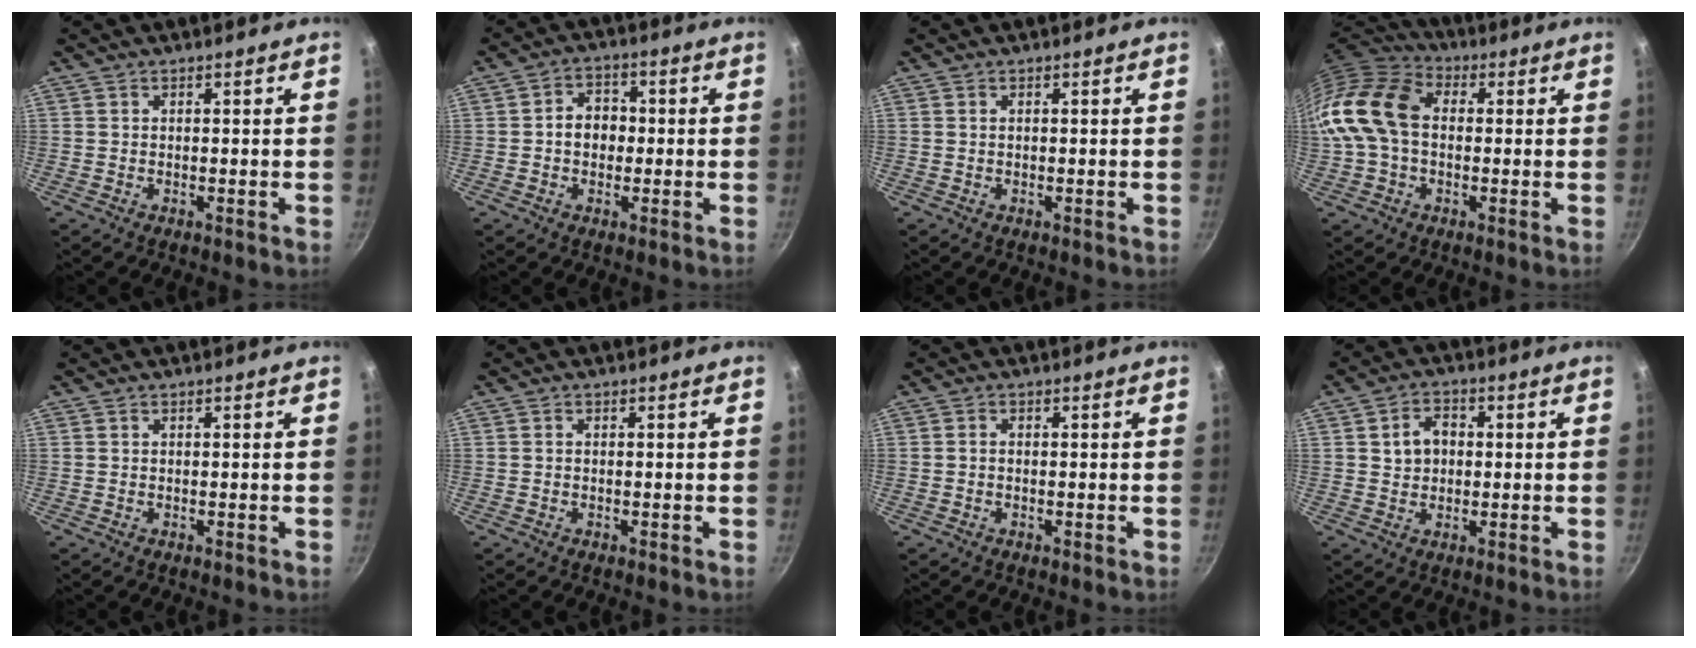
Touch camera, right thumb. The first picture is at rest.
{"total": 5.6, "force": [-0.4, 4.5, 3.3], "torque": [-0.020, 0.014, -0.010]}
{"total": 0.0}
{"total": 15.9, "force": [0.3, 11.4, 11.1], "torque": [-0.201, 0.037, -0.012]}
{"total": 0.0}
{"total": 0.0}
{"total": 0.7, "force": [-0.2, 0.5, 0.4], "torque": [-0.008, 0.005, -0.005]}
{"total": 5.5, "force": [0.7, 4.4, 3.2], "torque": [-0.030, 0.010, 0.009]}